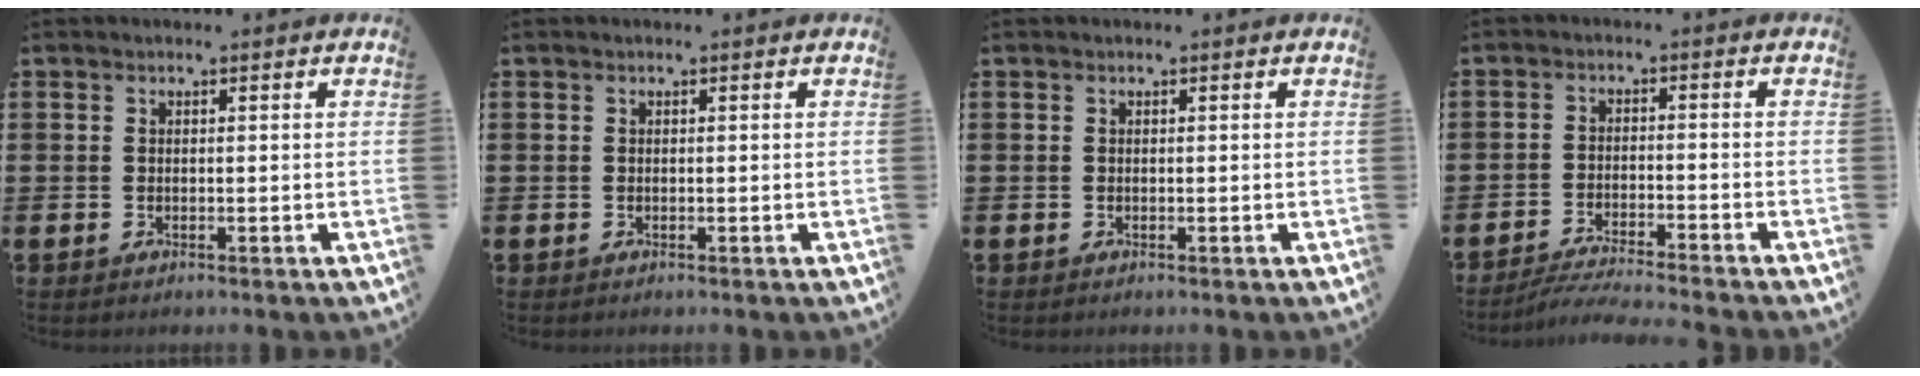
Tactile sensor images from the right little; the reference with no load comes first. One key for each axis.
{"total": 0.0}
{"total": 0.0}
{"total": 3.3, "fx": -3.2, "fy": -0.4, "fz": 0.9, "tx": -0.014, "ty": -0.003, "tz": -0.063}